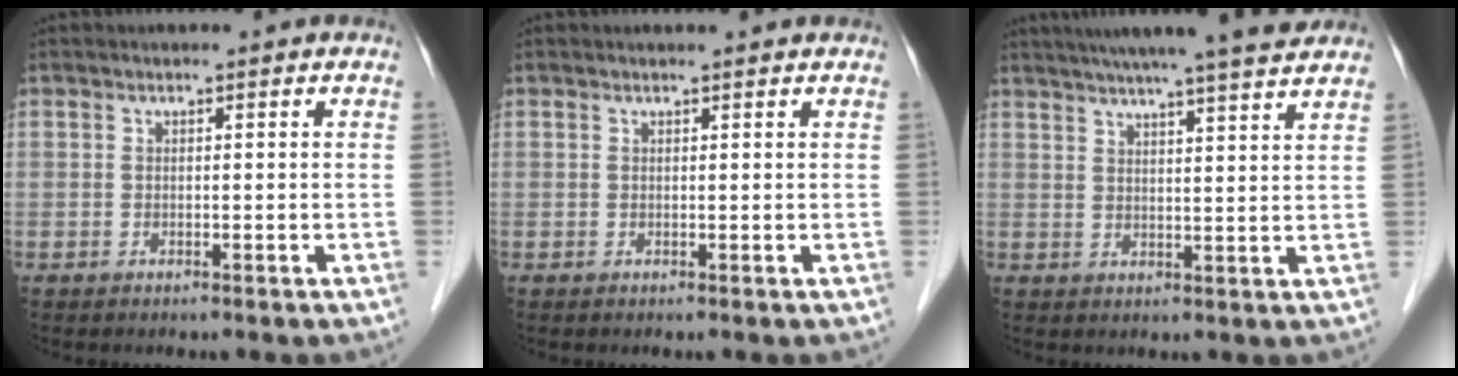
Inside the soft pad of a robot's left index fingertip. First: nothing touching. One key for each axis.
{"total": 1.3, "fx": 1.3, "fy": 0.0, "fz": 0.2, "tx": -0.010, "ty": 0.004, "tz": 0.016}
{"total": 15.2, "fx": 13.3, "fy": 0.0, "fz": 7.4, "tx": -0.122, "ty": 0.018, "tz": 0.177}